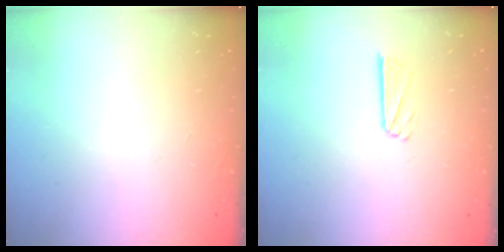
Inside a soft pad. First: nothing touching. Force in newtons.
{"total": 5.9, "press": 5.9, "slide": 0.4}